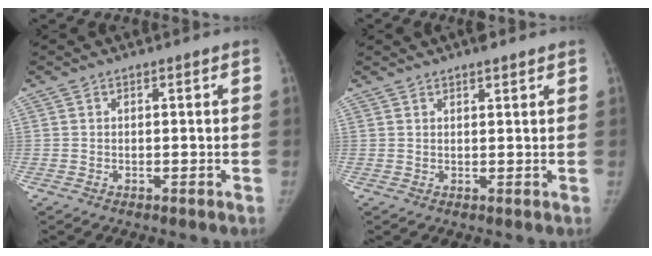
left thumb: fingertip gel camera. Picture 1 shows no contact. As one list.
[{"total": 2.4, "force": [1.9, 0.6, 1.3], "torque": [-0.014, -0.004, 0.025]}]